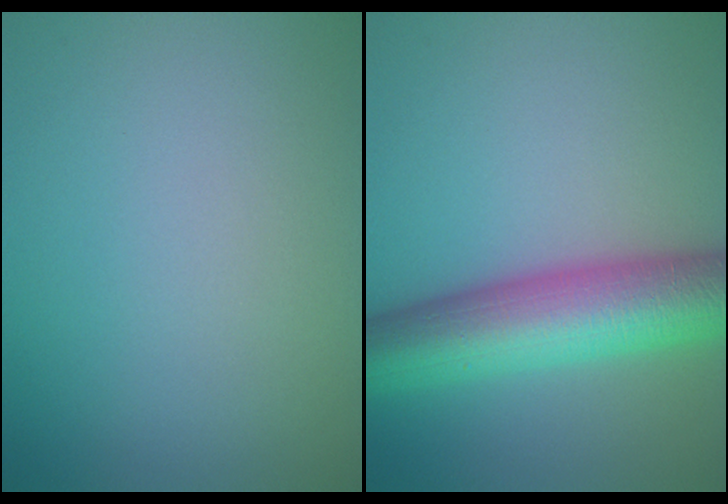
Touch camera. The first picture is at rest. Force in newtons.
{"total": 9.3, "press": 9.3, "slide": 0.3}